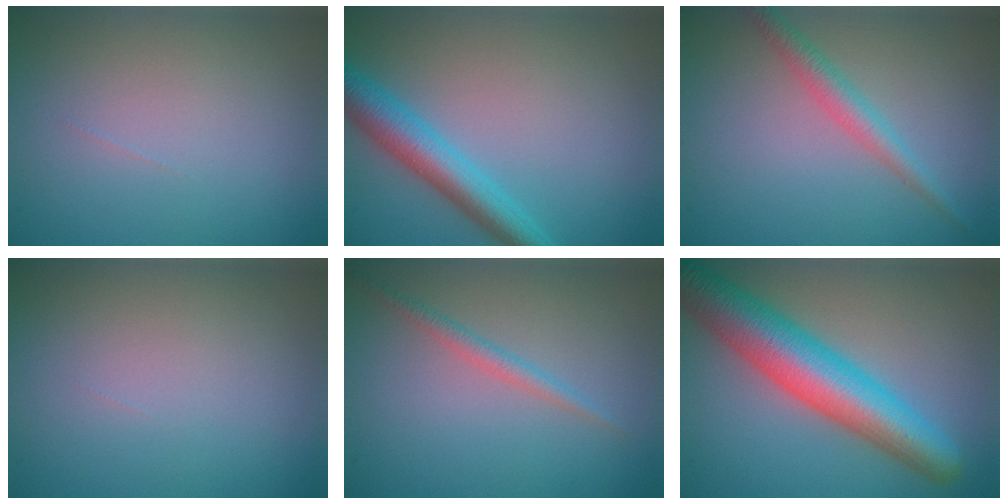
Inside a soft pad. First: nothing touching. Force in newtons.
{"total": 4.8, "press": 4.8, "slide": 0.1}
{"total": 2.3, "press": 2.3, "slide": 0.1}
{"total": 0.0}
{"total": 1.4, "press": 1.4, "slide": 0.1}
{"total": 8.9, "press": 8.9, "slide": 0.4}